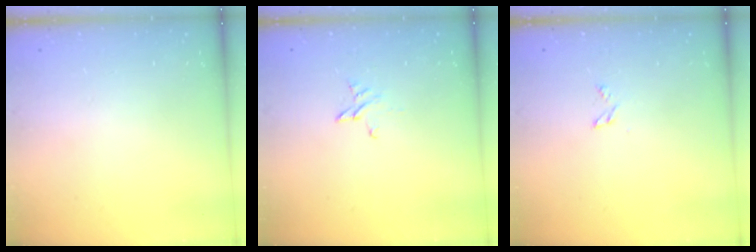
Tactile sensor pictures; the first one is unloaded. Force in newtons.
{"total": 3.0, "press": 3.0, "slide": 0.3}
{"total": 2.4, "press": 2.3, "slide": 0.3}